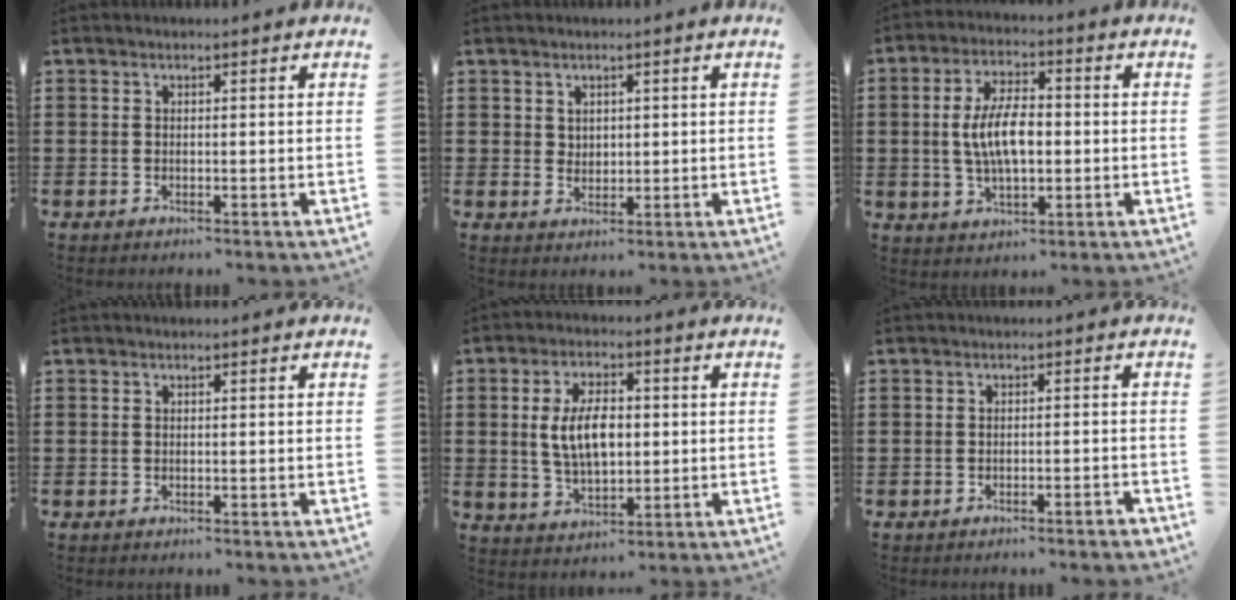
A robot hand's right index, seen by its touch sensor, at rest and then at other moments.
{"total": 1.9, "force": [1.3, 1.5, 0.2], "torque": [-0.009, 0.007, 0.024]}
{"total": 8.0, "force": [-0.2, 3.5, 7.2], "torque": [-0.154, 0.003, -0.010]}
{"total": 0.0}
{"total": 7.4, "force": [0.4, 3.9, 6.3], "torque": [-0.115, 0.003, 0.000]}
{"total": 1.3, "force": [-1.2, -0.1, 0.7], "torque": [-0.012, 0.000, -0.022]}